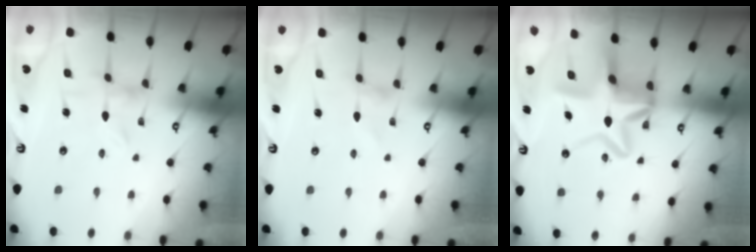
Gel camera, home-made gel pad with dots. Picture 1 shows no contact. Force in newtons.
{"total": 0.8, "press": 0.8, "slide": 0.1}
{"total": 11.8, "press": 11.5, "slide": 2.7}